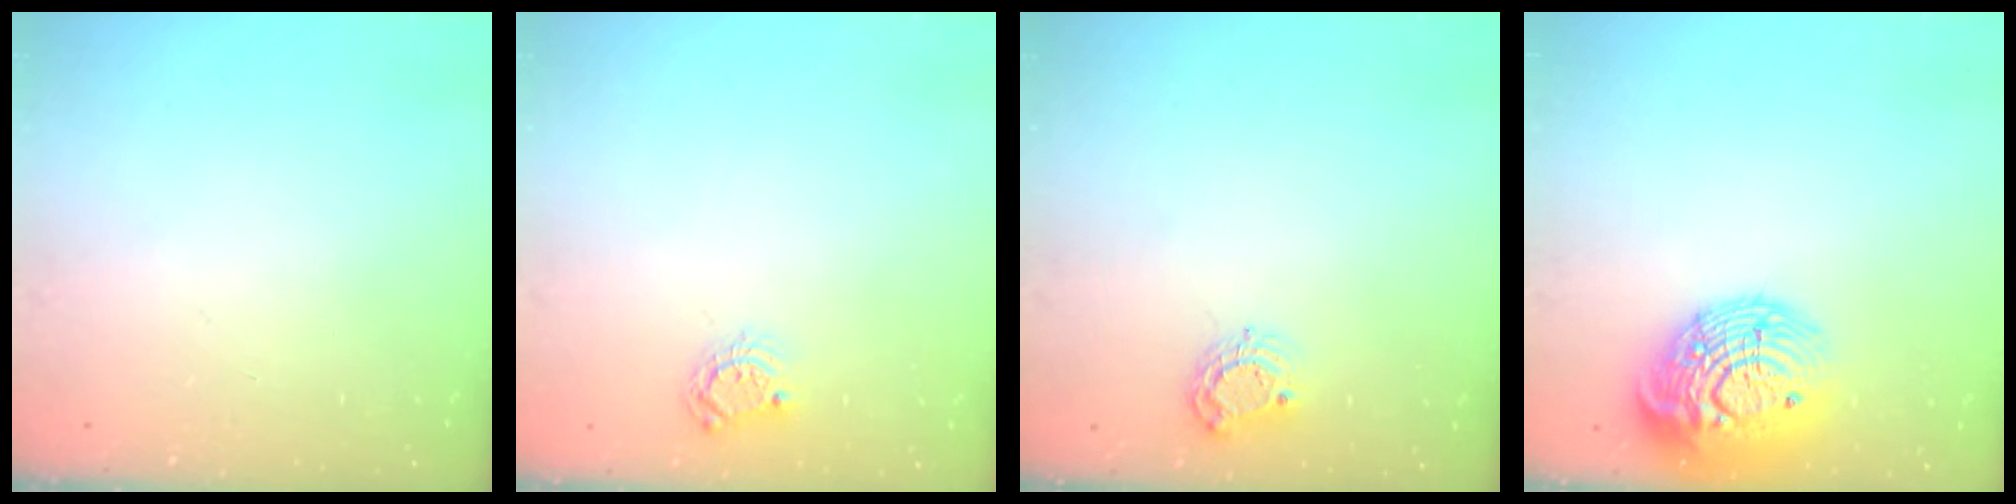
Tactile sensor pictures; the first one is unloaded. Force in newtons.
{"total": 5.5, "press": 5.4, "slide": 0.6}
{"total": 5.9, "press": 5.9, "slide": 0.3}
{"total": 20.4, "press": 20.4, "slide": 1.1}